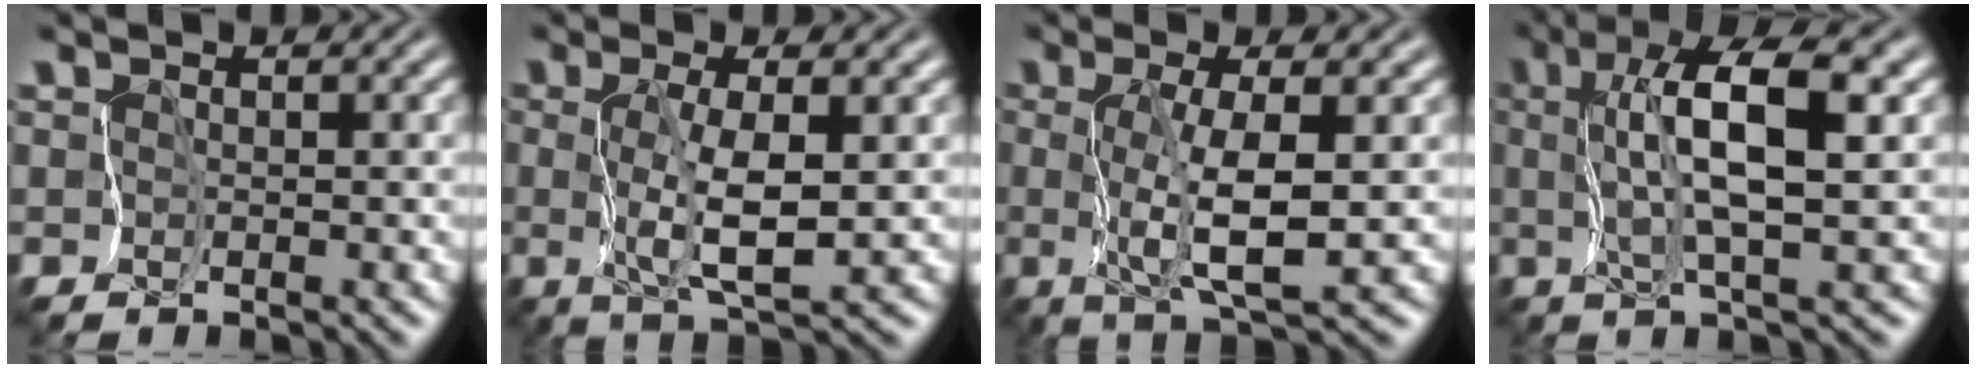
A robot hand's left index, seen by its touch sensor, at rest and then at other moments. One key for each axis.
{"total": 3.9, "fx": 0.2, "fy": 0.3, "fz": 3.9, "tx": -0.083, "ty": -0.005, "tz": 0.006}
{"total": 4.6, "fx": 0.1, "fy": 0.3, "fz": 4.6, "tx": -0.091, "ty": -0.006, "tz": 0.004}
{"total": 7.3, "fx": 1.6, "fy": 1.4, "fz": 6.9, "tx": -0.122, "ty": 0.009, "tz": 0.025}